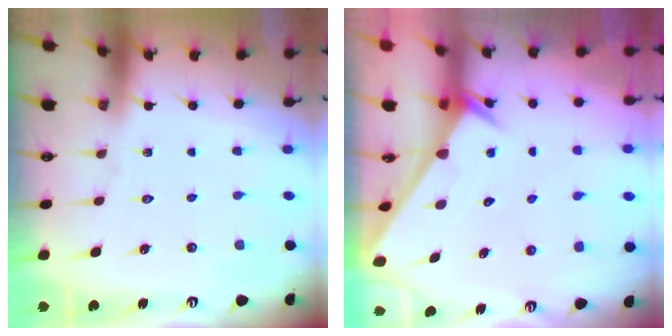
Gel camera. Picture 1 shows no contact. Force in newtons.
{"total": 2.3, "press": 2.3, "slide": 0.1}